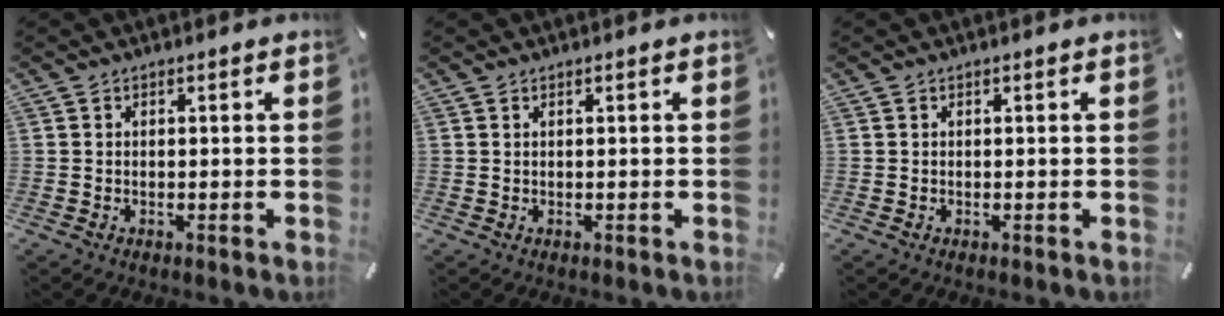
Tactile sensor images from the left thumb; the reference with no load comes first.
{"total": 0.0}
{"total": 0.0}